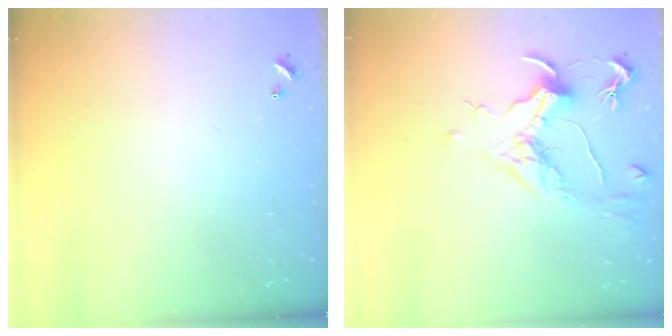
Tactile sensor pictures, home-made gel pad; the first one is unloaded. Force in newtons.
{"total": 1.7, "press": 1.5, "slide": 0.7}